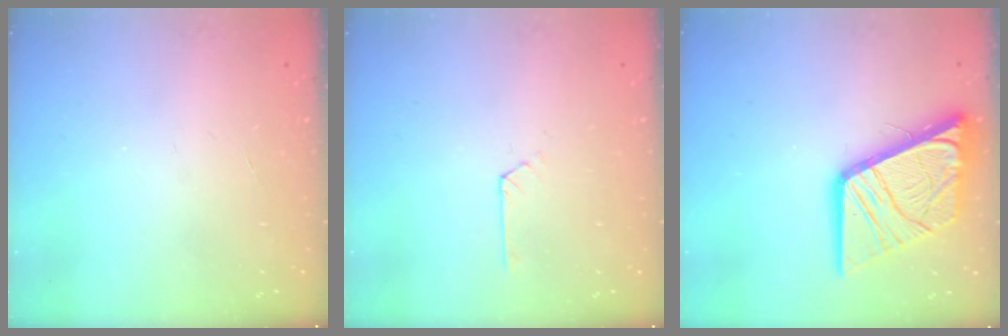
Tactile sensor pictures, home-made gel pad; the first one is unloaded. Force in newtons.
{"total": 2.0, "press": 2.0, "slide": 0.2}
{"total": 19.2, "press": 19.0, "slide": 2.4}